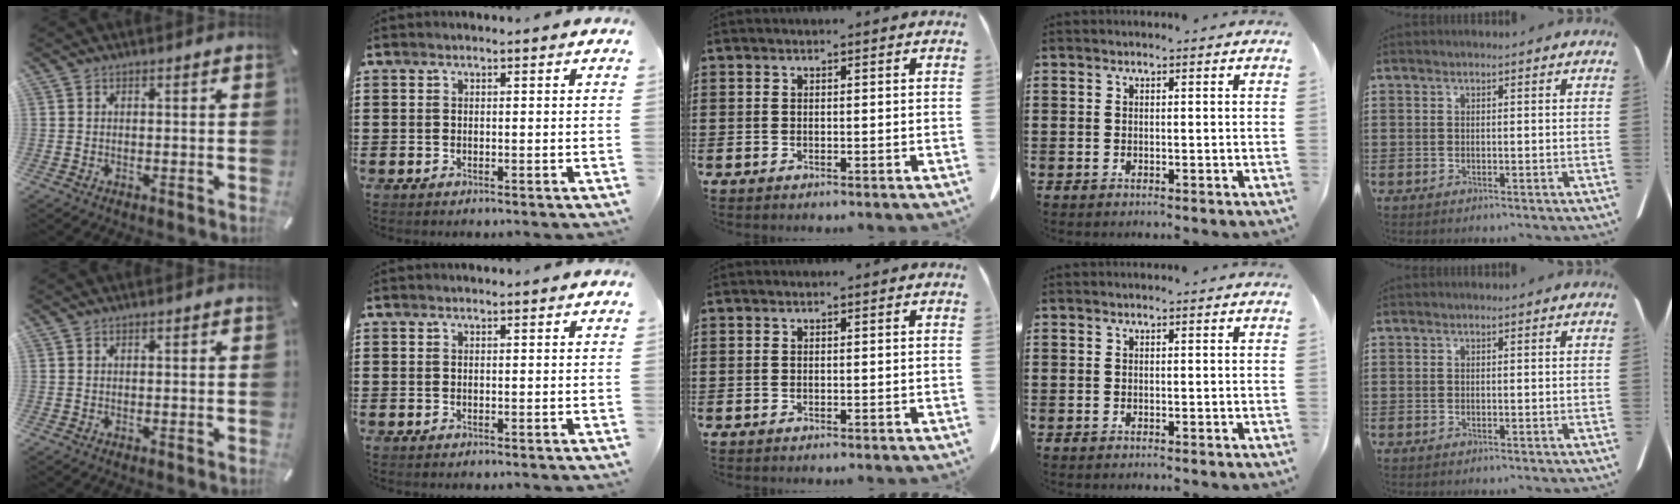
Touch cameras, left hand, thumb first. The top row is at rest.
{}